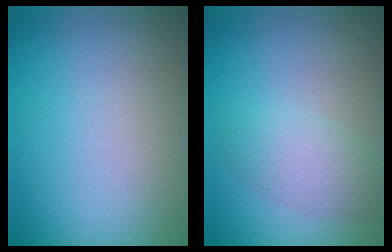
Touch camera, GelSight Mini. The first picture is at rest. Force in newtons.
{"total": 2.7, "press": 2.7, "slide": 0.0}